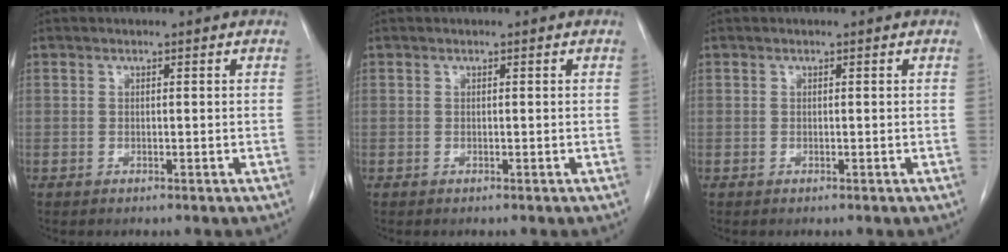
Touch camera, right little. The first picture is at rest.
{"total": 0.0}
{"total": 0.0}